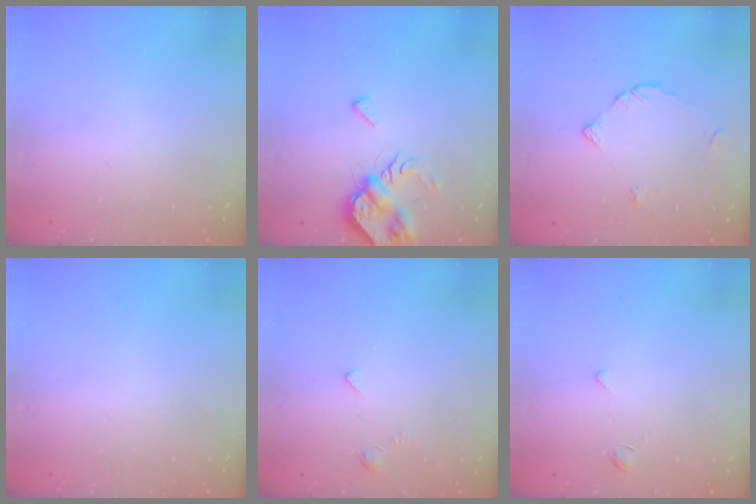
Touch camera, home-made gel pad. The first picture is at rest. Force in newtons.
{"total": 9.1, "press": 9.0, "slide": 1.3}
{"total": 3.2, "press": 3.1, "slide": 0.4}
{"total": 0.0}
{"total": 1.6, "press": 1.5, "slide": 0.5}
{"total": 1.9, "press": 1.8, "slide": 0.4}